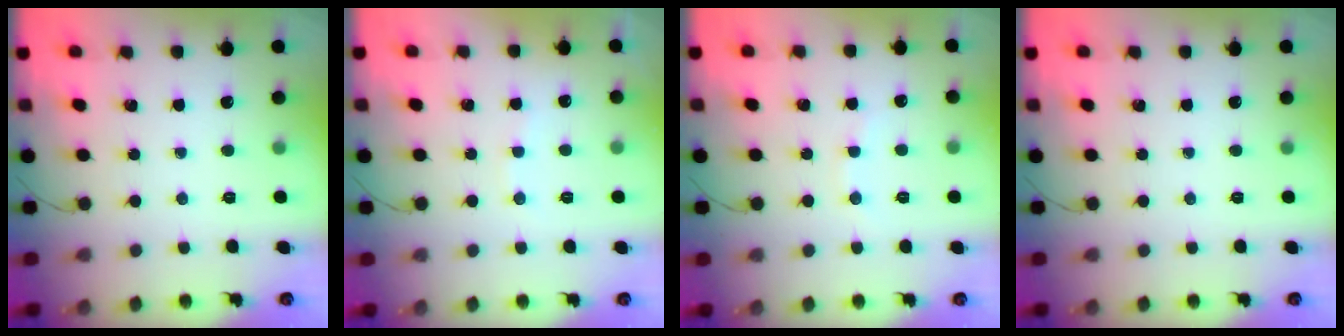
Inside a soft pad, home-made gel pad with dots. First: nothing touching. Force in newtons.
{"total": 5.2, "press": 5.1, "slide": 0.9}
{"total": 5.0, "press": 4.8, "slide": 1.2}
{"total": 0.0}